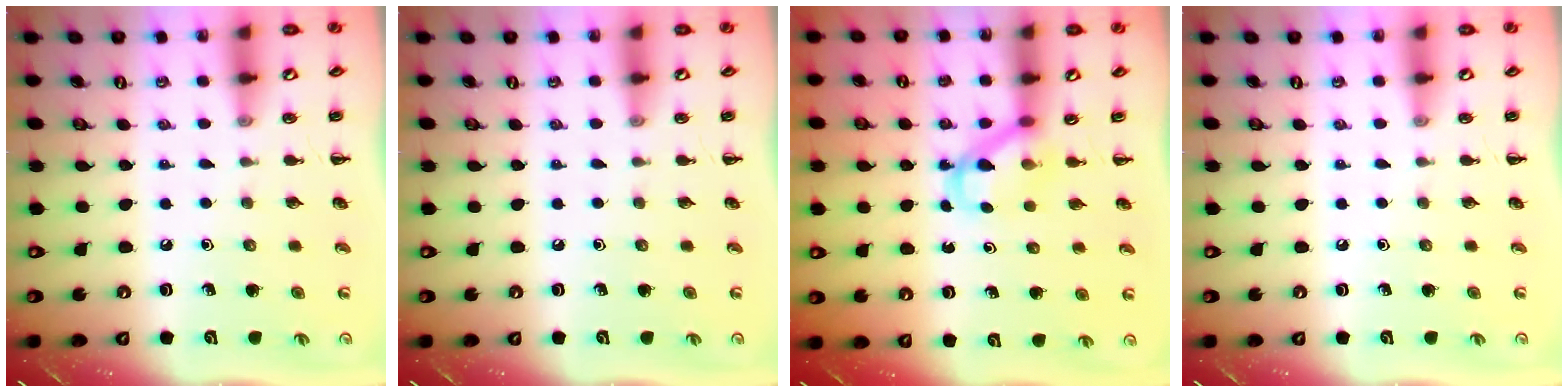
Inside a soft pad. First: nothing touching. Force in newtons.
{"total": 0.0}
{"total": 4.1, "press": 4.0, "slide": 0.7}
{"total": 0.0}